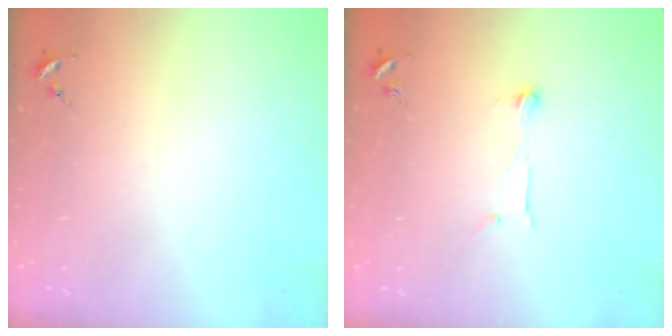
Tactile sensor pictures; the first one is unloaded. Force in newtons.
{"total": 5.5, "press": 5.4, "slide": 0.4}